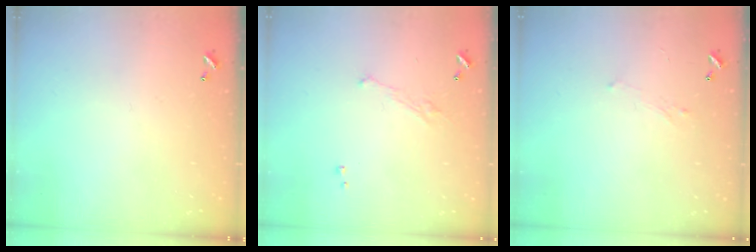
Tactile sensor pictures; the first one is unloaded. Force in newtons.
{"total": 1.9, "press": 1.7, "slide": 0.8}
{"total": 0.8, "press": 0.6, "slide": 0.6}